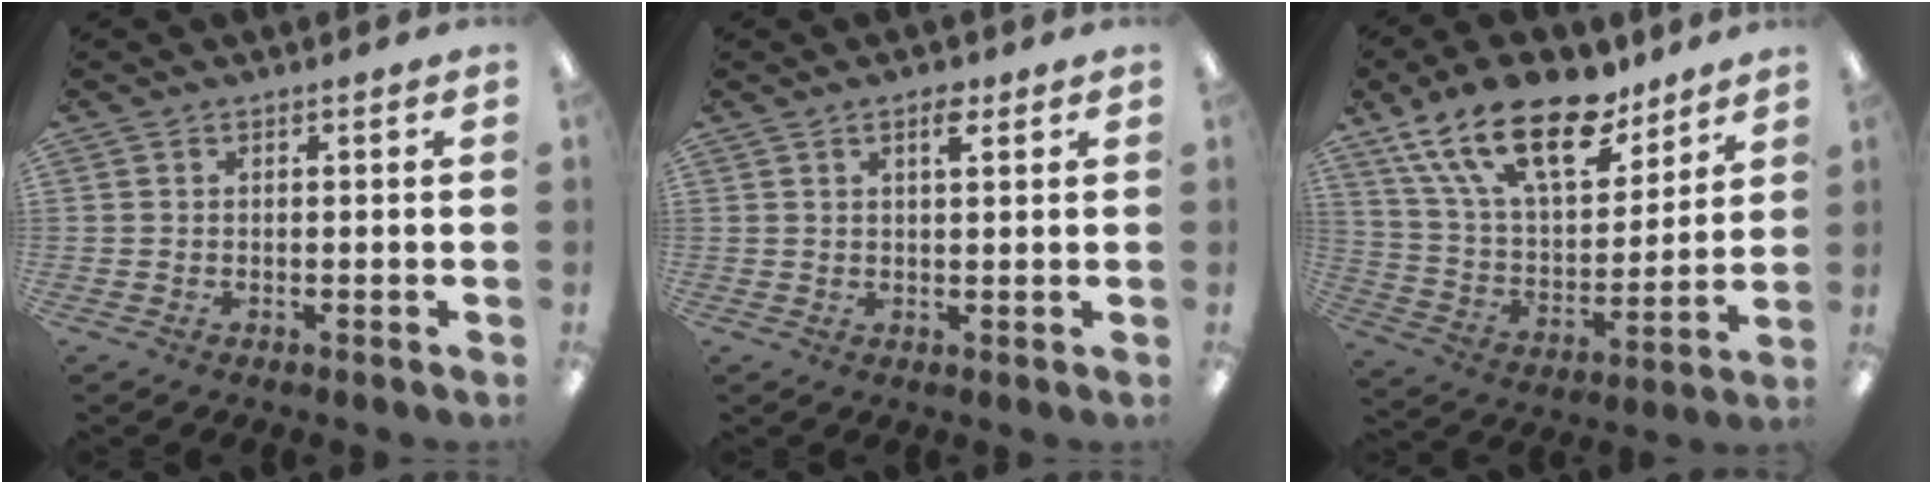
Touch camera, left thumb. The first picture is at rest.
{"total": 3.3, "force": [2.1, 1.0, 2.3], "torque": [-0.029, -0.008, 0.031]}
{"total": 22.6, "force": [15.1, 10.2, 13.3], "torque": [-0.248, -0.081, 0.269]}